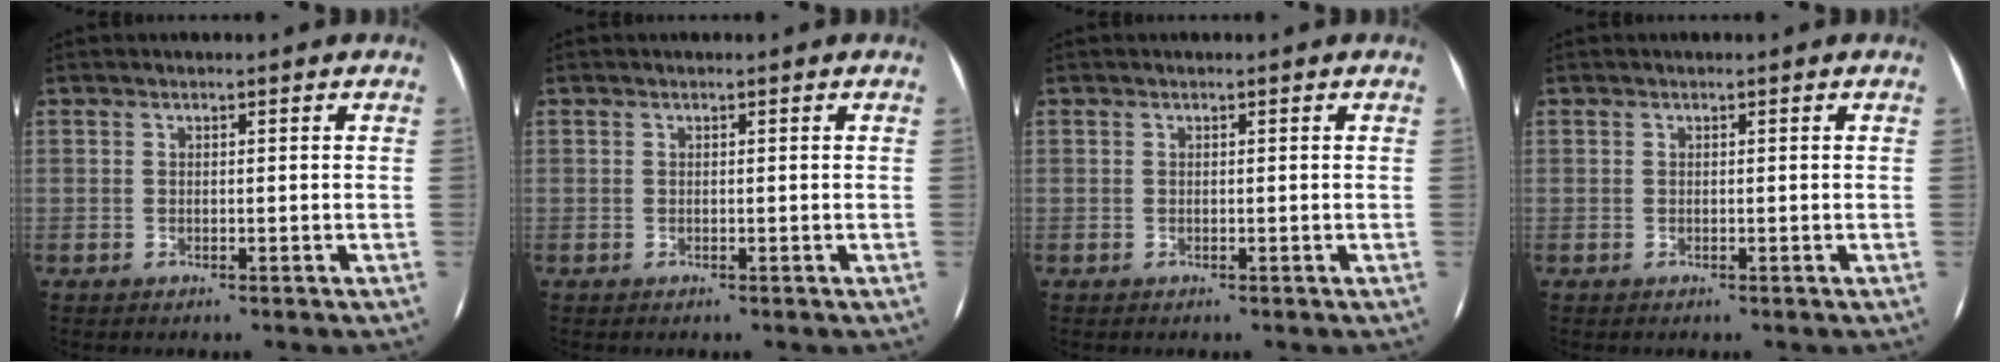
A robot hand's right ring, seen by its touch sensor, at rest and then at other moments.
{"total": 0.0}
{"total": 0.0}
{"total": 0.0}